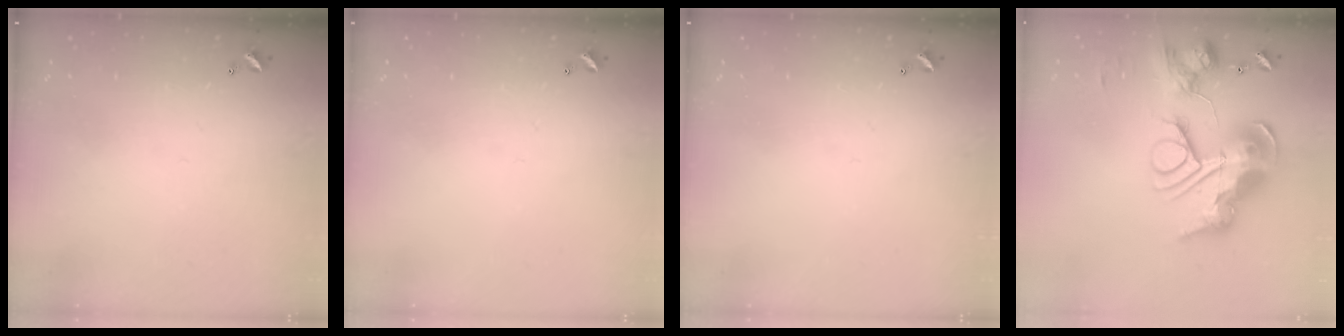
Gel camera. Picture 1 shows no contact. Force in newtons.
{"total": 0.0}
{"total": 0.0}
{"total": 0.9, "press": 0.9, "slide": 0.0}